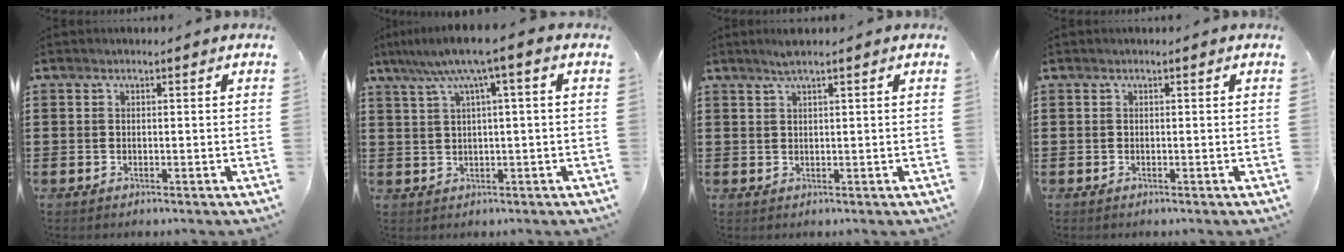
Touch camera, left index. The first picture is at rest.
{"total": 6.3, "force": [2.4, -0.1, 5.8], "torque": [-0.117, -0.004, 0.036]}
{"total": 2.0, "force": [1.5, 0.0, 1.4], "torque": [-0.030, 0.002, 0.027]}
{"total": 0.0}